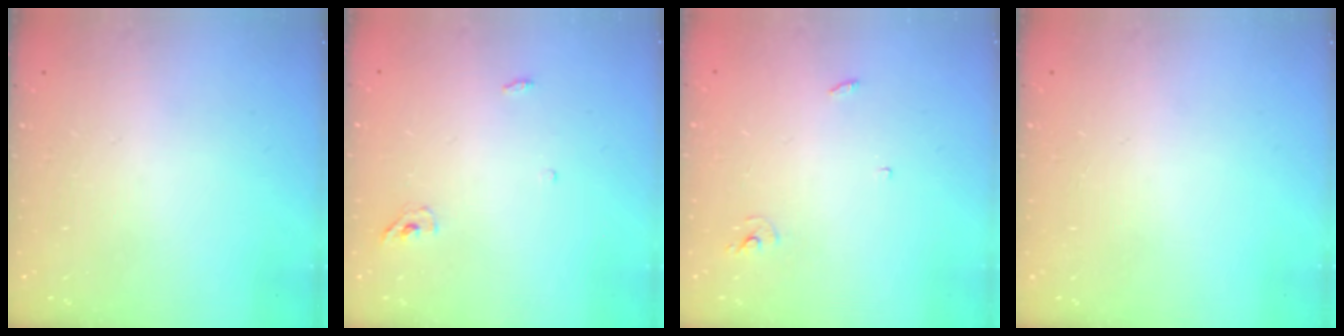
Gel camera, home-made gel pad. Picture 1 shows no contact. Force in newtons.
{"total": 3.7, "press": 3.5, "slide": 1.1}
{"total": 2.4, "press": 2.4, "slide": 0.1}
{"total": 0.0}